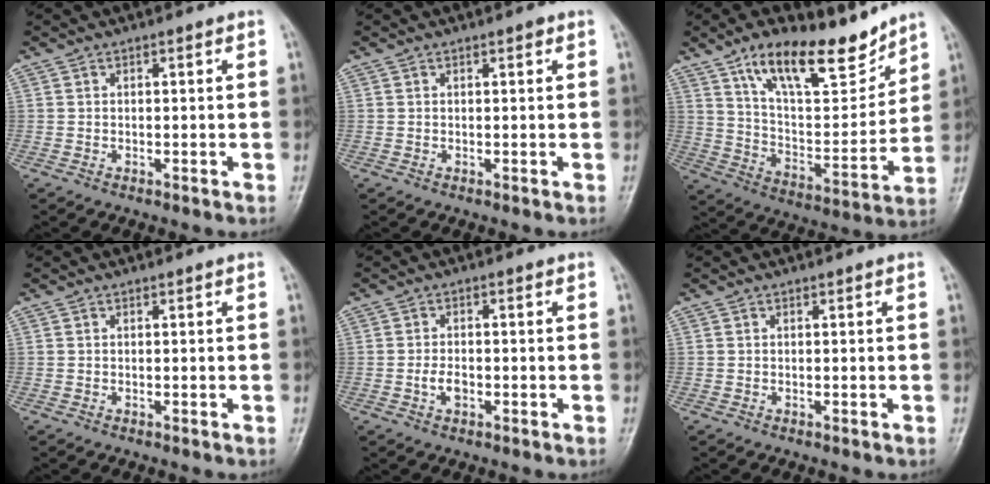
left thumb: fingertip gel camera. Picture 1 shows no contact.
{"total": 0.8, "force": [0.4, 0.3, 0.6], "torque": [-0.007, 0.000, 0.004]}
{"total": 18.3, "force": [12.9, 6.7, 11.1], "torque": [-0.136, -0.076, 0.226]}
{"total": 0.0}
{"total": 2.8, "force": [-0.9, 1.7, 2.0], "torque": [-0.033, 0.006, -0.018]}
{"total": 0.0}